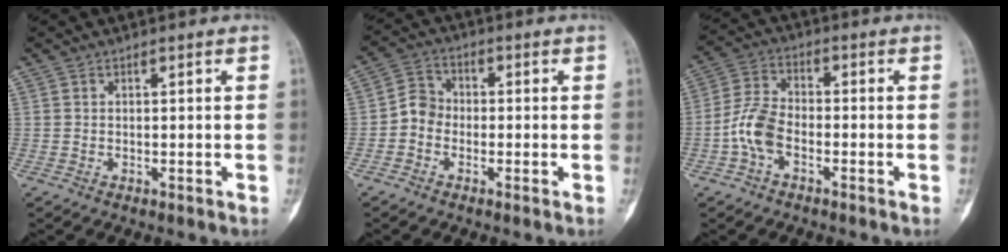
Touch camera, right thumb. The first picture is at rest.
{"total": 4.7, "force": [-1.4, 4.0, 2.1], "torque": [-0.019, 0.016, -0.041]}
{"total": 7.3, "force": [-2.7, 4.2, 5.4], "torque": [-0.111, 0.026, -0.060]}